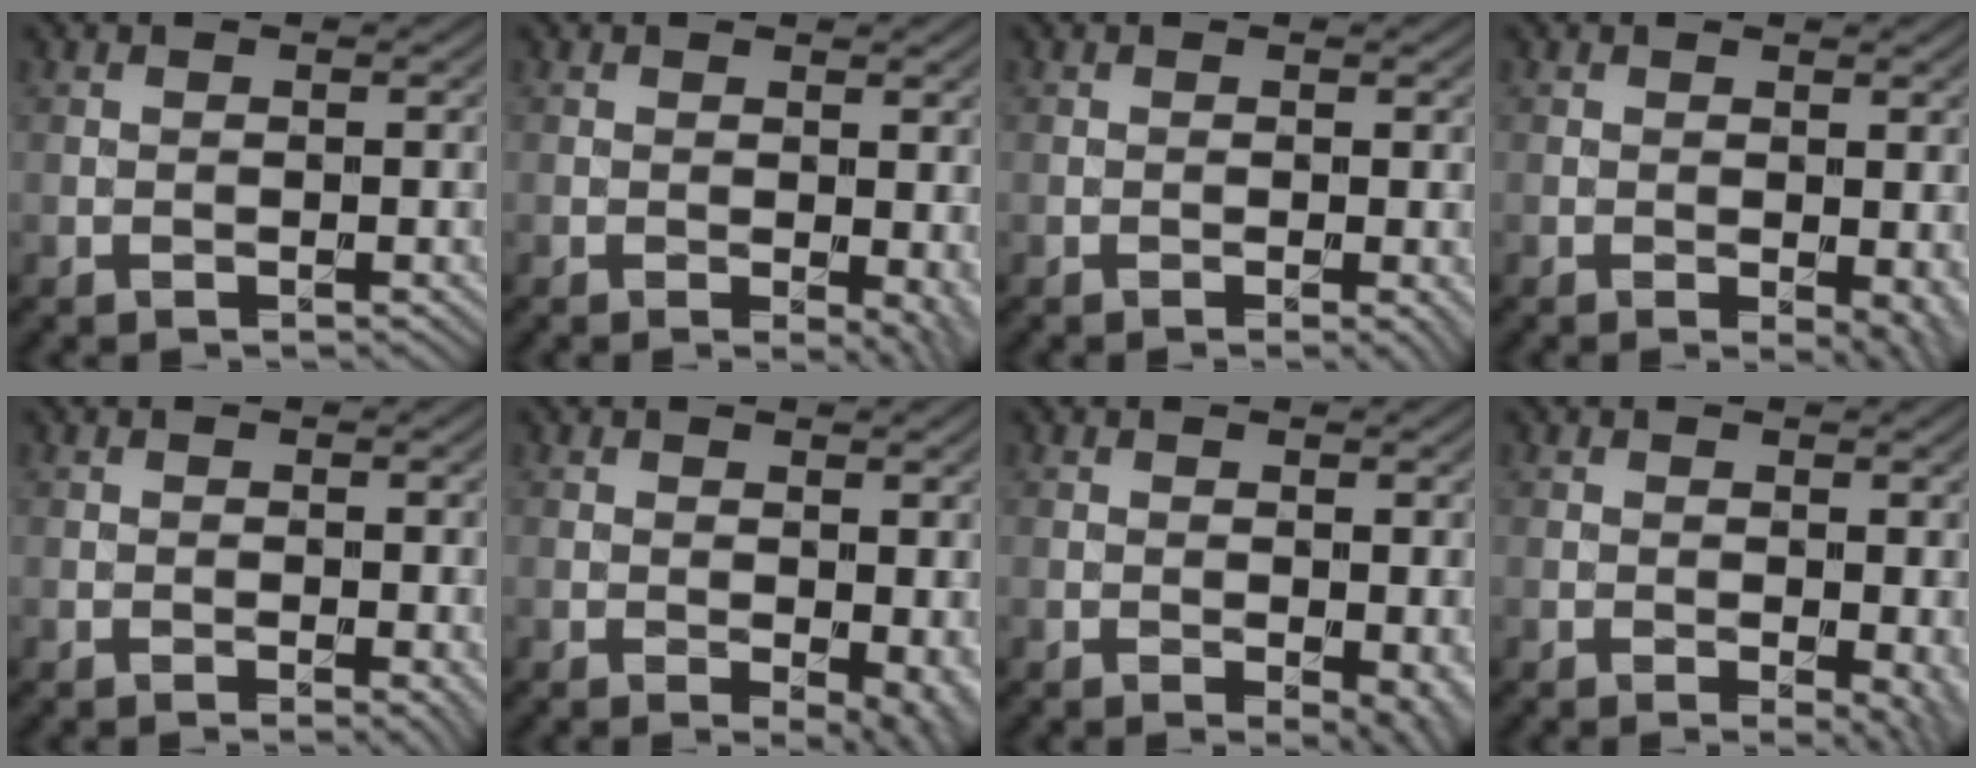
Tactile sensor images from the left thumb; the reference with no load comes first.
{"total": 3.7, "force": [-0.2, 1.8, 3.2], "torque": [-0.034, -0.007, -0.001]}
{"total": 1.3, "force": [-0.3, 0.3, 1.2], "torque": [-0.017, -0.006, -0.005]}
{"total": 3.5, "force": [-0.7, 1.6, 3.0], "torque": [-0.033, -0.009, -0.006]}
{"total": 1.7, "force": [-0.2, 0.9, 1.5], "torque": [-0.018, -0.007, 0.000]}
{"total": 4.6, "force": [-0.4, 2.5, 3.9], "torque": [-0.048, -0.012, 0.000]}
{"total": 3.7, "force": [-0.7, 1.9, 3.1], "torque": [-0.037, -0.011, -0.006]}
{"total": 4.1, "force": [-0.2, 2.0, 3.6], "torque": [-0.039, -0.008, 0.000]}